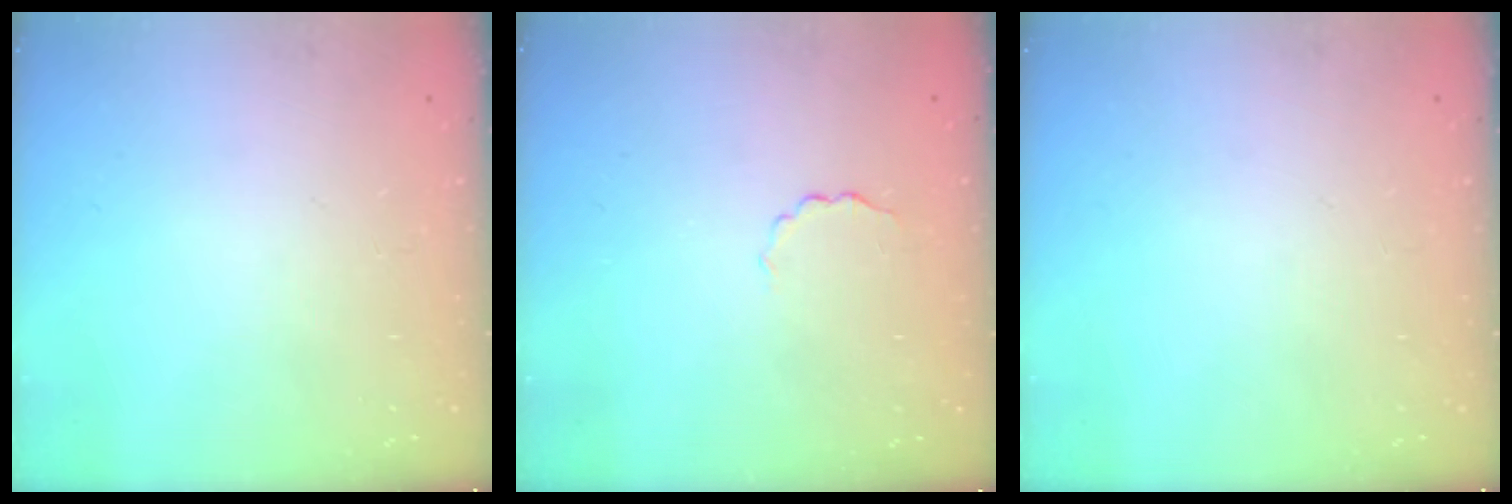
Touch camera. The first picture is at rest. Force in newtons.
{"total": 2.2, "press": 2.2, "slide": 0.6}
{"total": 0.0}